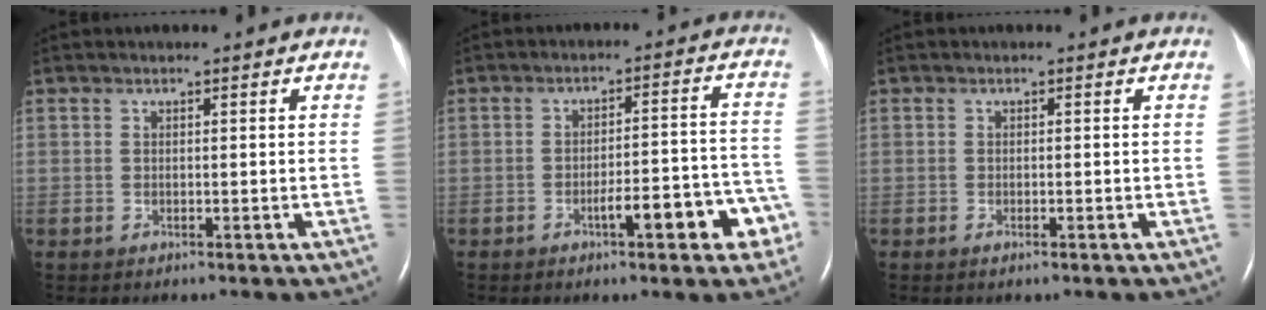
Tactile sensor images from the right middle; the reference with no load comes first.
{"total": 9.1, "force": [-4.6, 2.0, 7.6], "torque": [-0.091, 0.028, -0.055]}
{"total": 0.9, "force": [-0.5, 0.2, 0.7], "torque": [-0.016, -0.002, -0.007]}